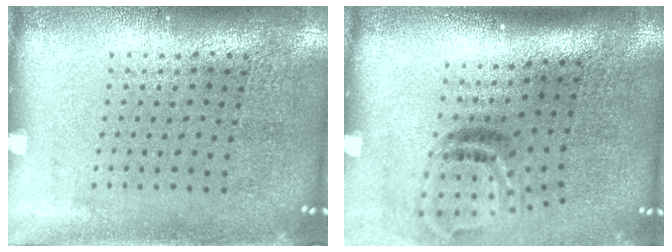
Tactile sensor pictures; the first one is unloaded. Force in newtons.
{"total": 2.1, "press": 1.3, "slide": 1.7}